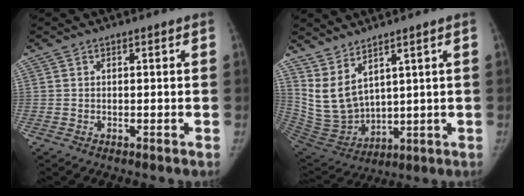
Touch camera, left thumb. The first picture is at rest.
{"total": 9.6, "force": [5.7, 4.6, 6.2], "torque": [-0.107, -0.040, 0.148]}